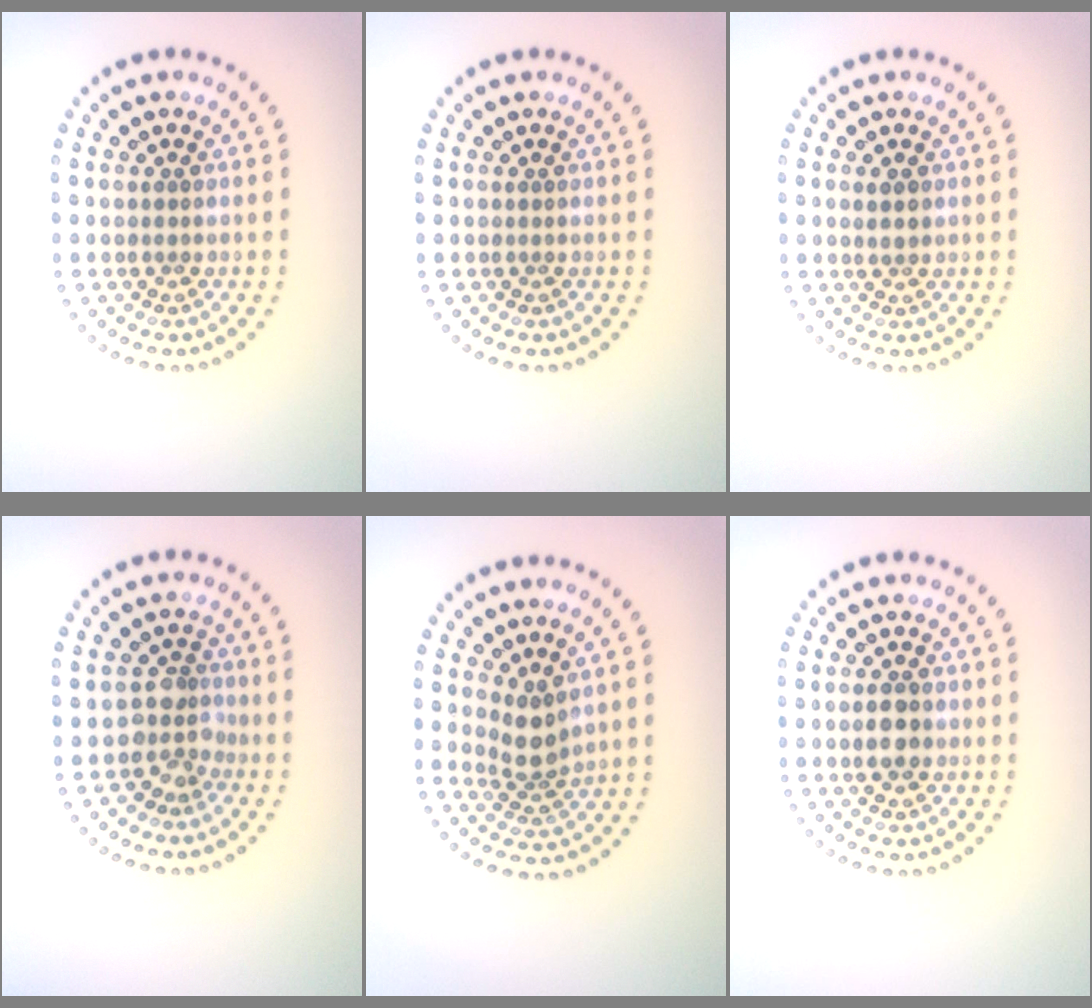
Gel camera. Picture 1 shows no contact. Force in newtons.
{"total": 0.0}
{"total": 1.3, "press": 1.3, "slide": 0.4}
{"total": 2.5, "press": 1.9, "slide": 1.6}
{"total": 2.7, "press": 2.0, "slide": 1.7}
{"total": 2.6, "press": 2.6, "slide": 0.0}